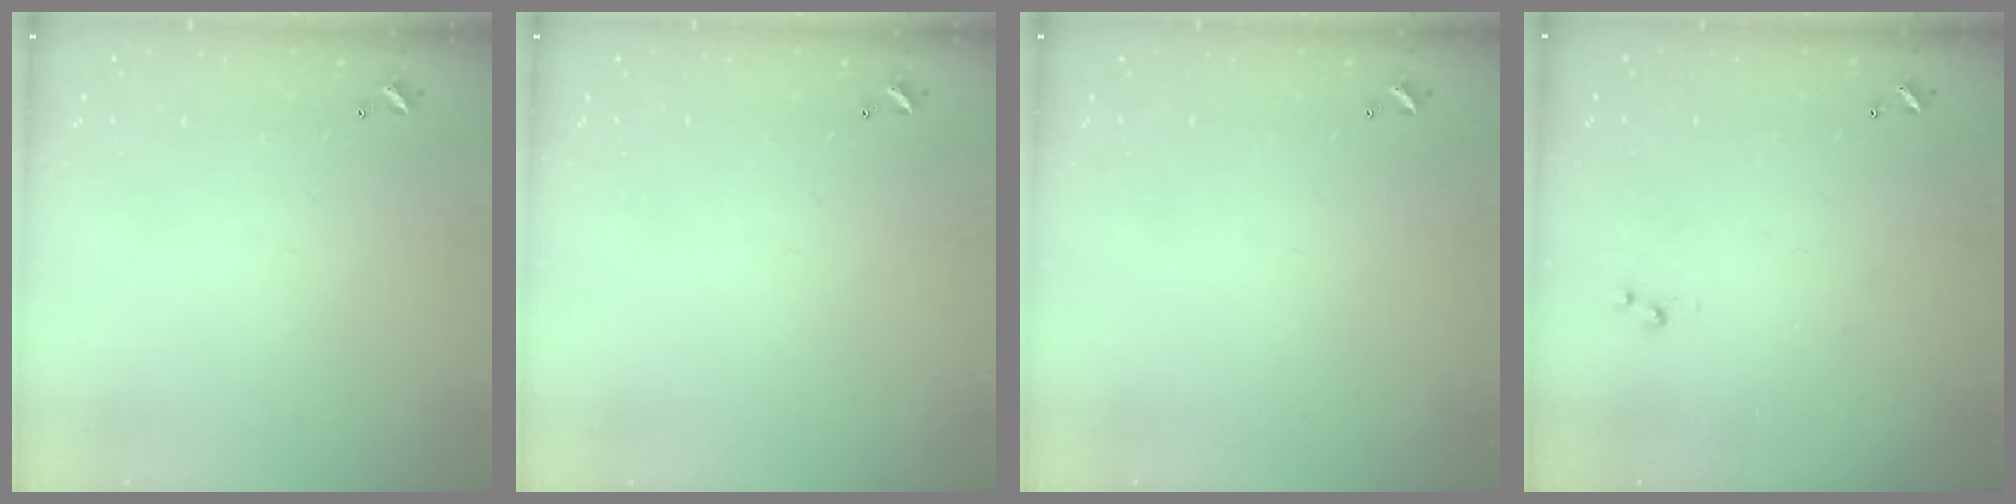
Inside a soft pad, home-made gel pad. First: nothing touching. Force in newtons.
{"total": 0.0}
{"total": 0.0}
{"total": 3.0, "press": 3.0, "slide": 0.4}